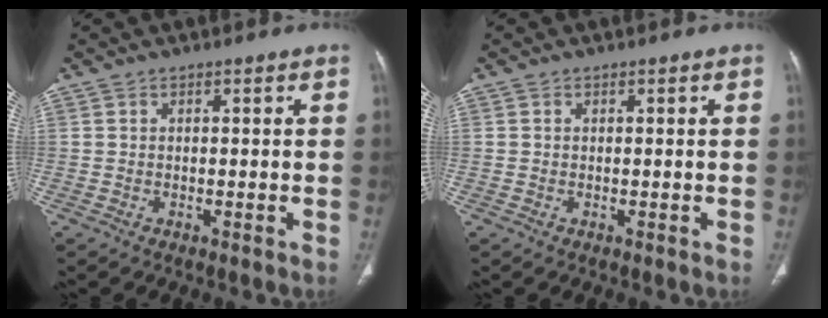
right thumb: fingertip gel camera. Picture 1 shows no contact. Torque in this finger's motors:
{"motor_torque": [0.04, -0.16, -0.13, 0.64, -0.02]}